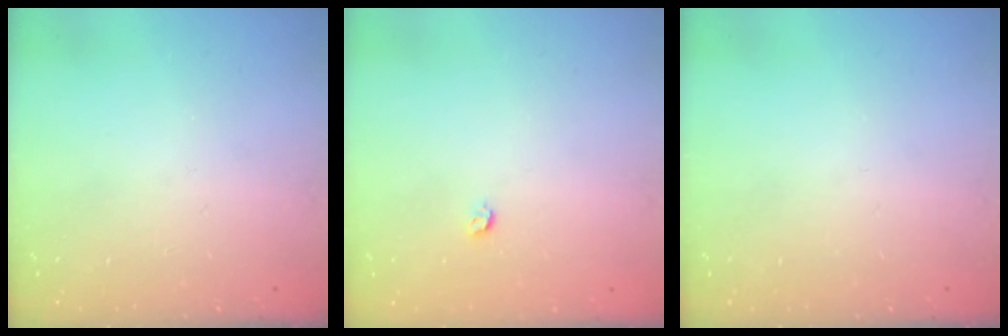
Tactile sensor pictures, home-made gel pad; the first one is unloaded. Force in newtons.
{"total": 3.2, "press": 3.2, "slide": 0.6}
{"total": 0.0}